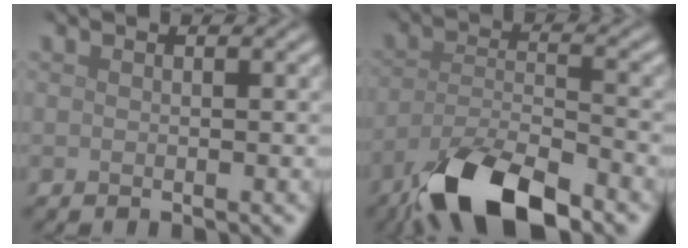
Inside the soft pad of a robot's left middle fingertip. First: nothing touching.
{"total": 10.1, "force": [-7.2, 3.1, 6.3], "torque": [-0.115, -0.008, -0.136]}